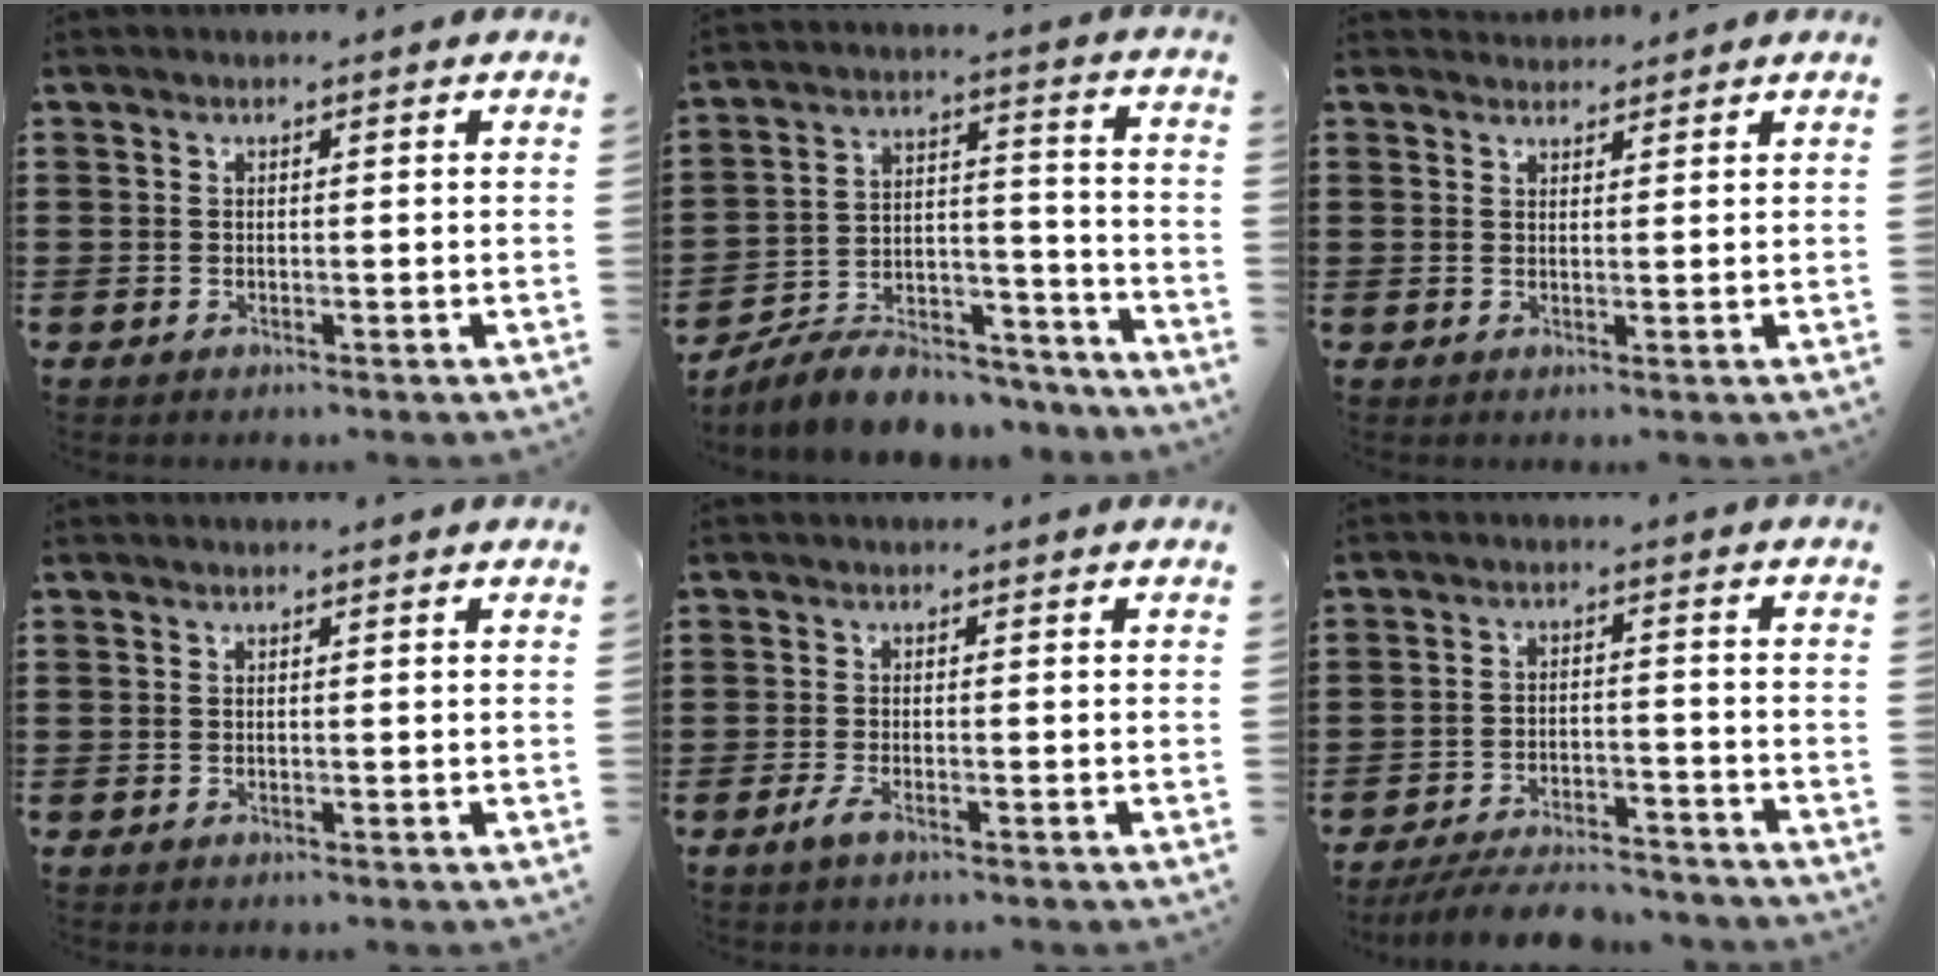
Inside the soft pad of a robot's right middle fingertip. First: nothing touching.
{"total": 7.8, "force": [-7.2, 2.3, 2.0], "torque": [-0.035, 0.020, -0.139]}
{"total": 1.8, "force": [1.7, 0.5, -0.2], "torque": [0.000, 0.005, 0.034]}
{"total": 0.0}
{"total": 2.0, "force": [-1.3, 0.5, 1.5], "torque": [-0.041, -0.003, -0.031]}
{"total": 6.2, "force": [-5.9, 0.9, 1.7], "torque": [-0.034, 0.004, -0.116]}